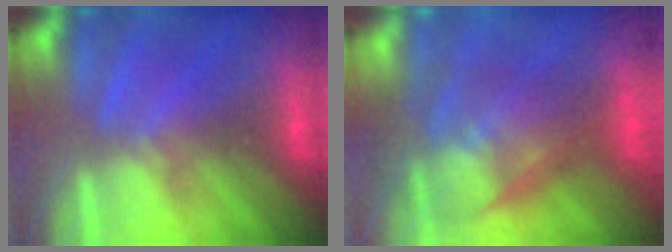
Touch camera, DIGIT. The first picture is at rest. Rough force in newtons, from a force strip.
{"total": 7.3}